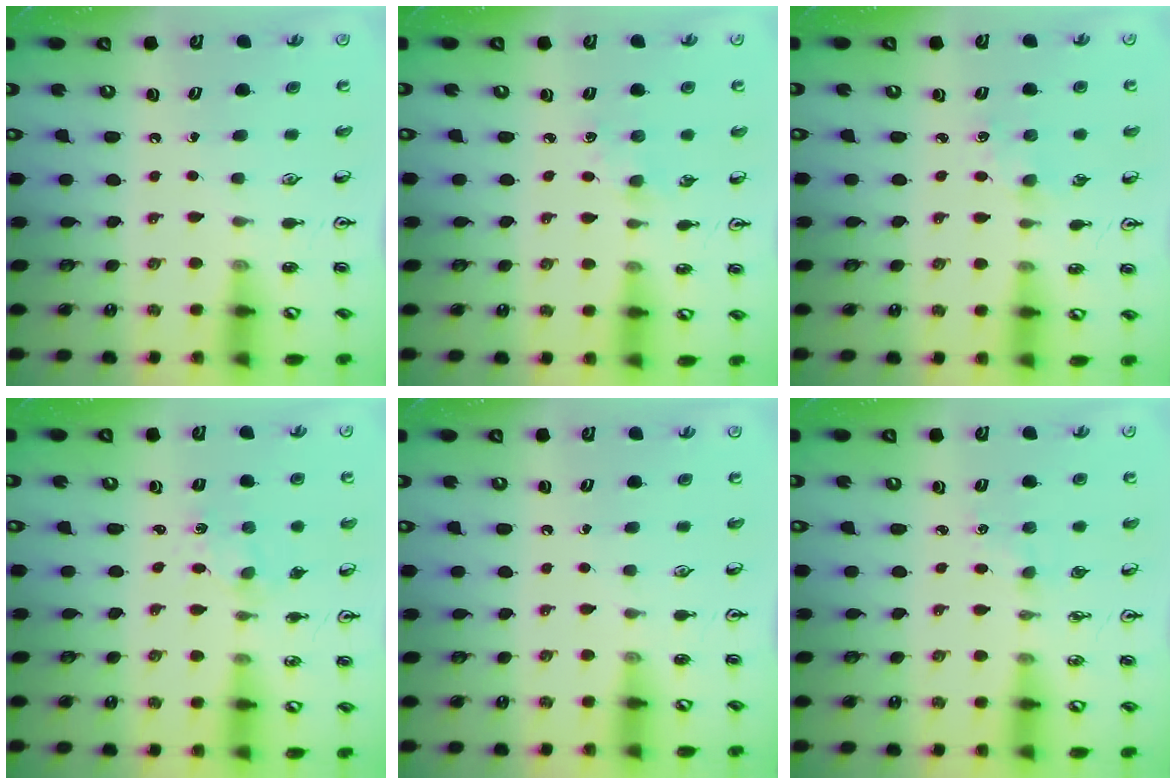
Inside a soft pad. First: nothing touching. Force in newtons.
{"total": 2.8, "press": 2.7, "slide": 0.4}
{"total": 1.1, "press": 1.0, "slide": 0.2}
{"total": 0.6, "press": 0.6, "slide": 0.2}
{"total": 0.0}
{"total": 1.5, "press": 1.5, "slide": 0.3}